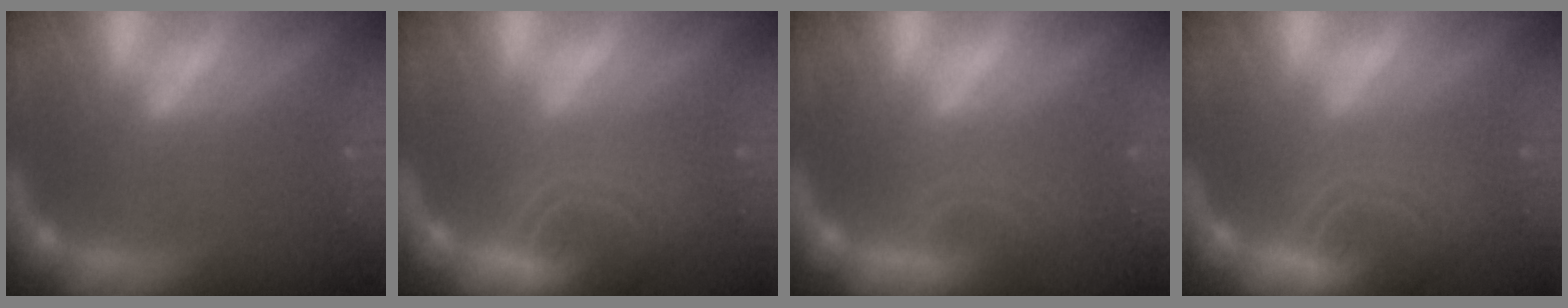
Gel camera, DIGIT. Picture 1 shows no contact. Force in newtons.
{"total": 6.1}
{"total": 2.9}
{"total": 6.1}